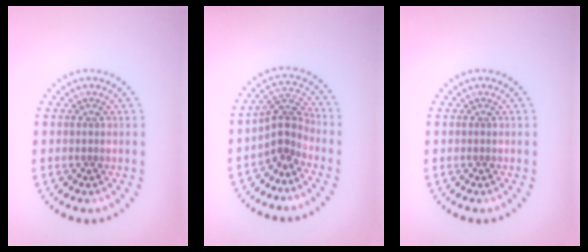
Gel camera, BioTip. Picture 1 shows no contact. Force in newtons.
{"total": 2.9, "press": 2.0, "slide": 2.1}
{"total": 0.0}